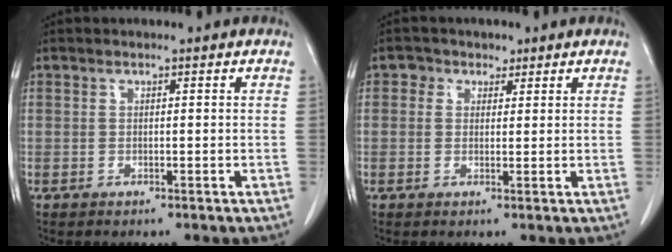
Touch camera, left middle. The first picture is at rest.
{"total": 2.4, "force": [1.2, 2.1, 0.4], "torque": [-0.004, 0.006, 0.014]}